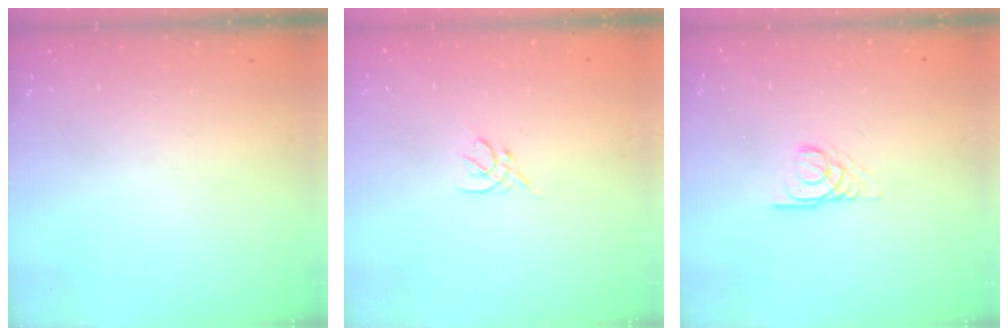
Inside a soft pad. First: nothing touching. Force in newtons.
{"total": 2.6, "press": 2.5, "slide": 0.7}
{"total": 3.4, "press": 3.4, "slide": 0.3}